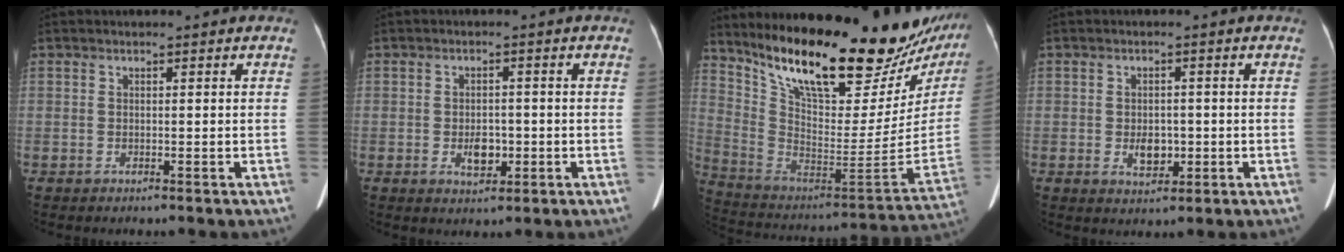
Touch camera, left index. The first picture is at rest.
{"total": 3.4, "force": [-0.9, 2.0, 2.5], "torque": [-0.042, 0.002, -0.007]}
{"total": 31.5, "force": [25.6, 8.1, 16.5], "torque": [-0.276, -0.066, 0.368]}
{"total": 3.4, "force": [-0.7, 2.2, 2.5], "torque": [-0.043, 0.002, -0.002]}